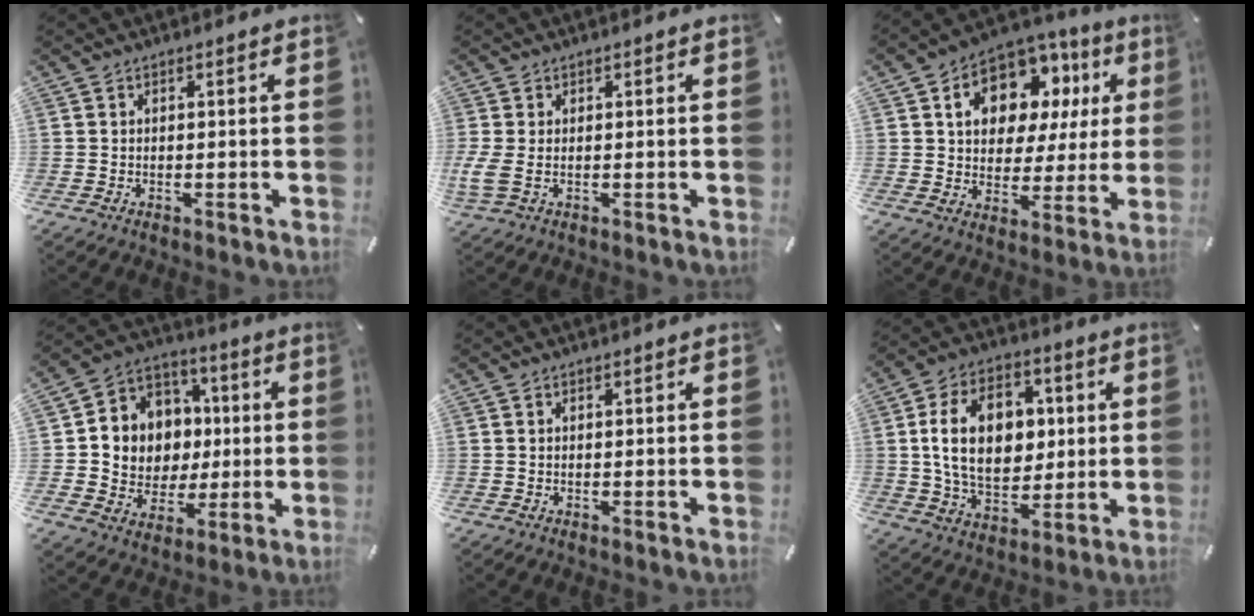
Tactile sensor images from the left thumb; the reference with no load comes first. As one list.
[{"total": 4.2, "force": [-0.2, 2.5, 3.4], "torque": [-0.079, 0.000, -0.005]}, {"total": 14.0, "force": [6.4, 10.0, 7.4], "torque": [-0.127, -0.028, 0.118]}, {"total": 11.0, "force": [0.0, 11.0, 1.1], "torque": [-0.021, -0.011, 0.015]}, {"total": 0.0}, {"total": 17.6, "force": [2.4, 12.2, 12.4], "torque": [-0.232, 0.016, 0.043]}]